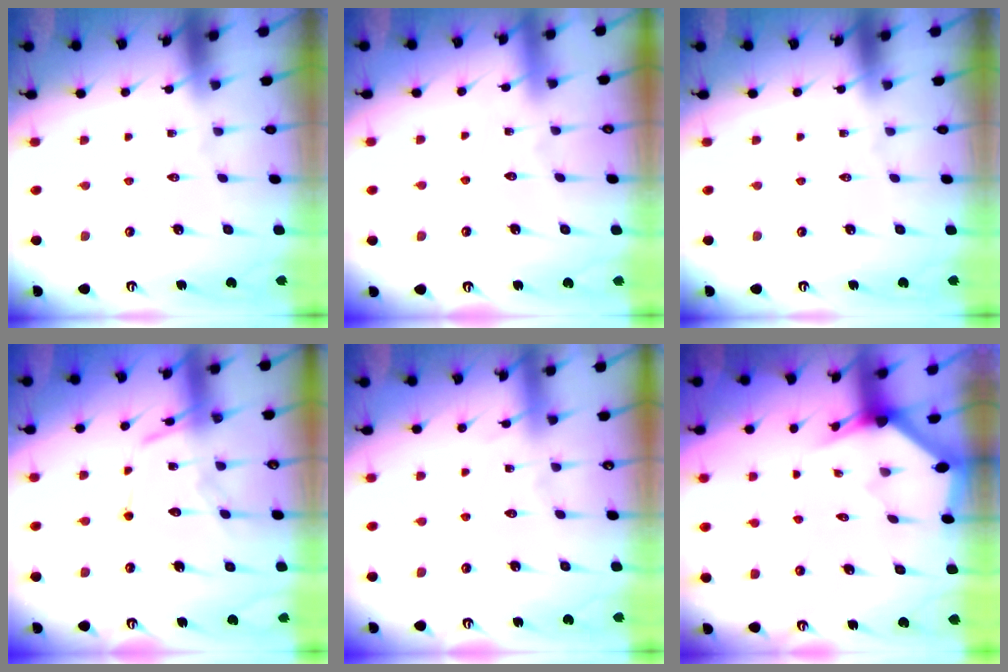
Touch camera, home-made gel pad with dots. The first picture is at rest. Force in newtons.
{"total": 3.9, "press": 3.9, "slide": 0.3}
{"total": 0.0}
{"total": 15.8, "press": 15.7, "slide": 1.4}
{"total": 2.8, "press": 2.8, "slide": 0.4}
{"total": 2.3, "press": 2.3, "slide": 0.1}